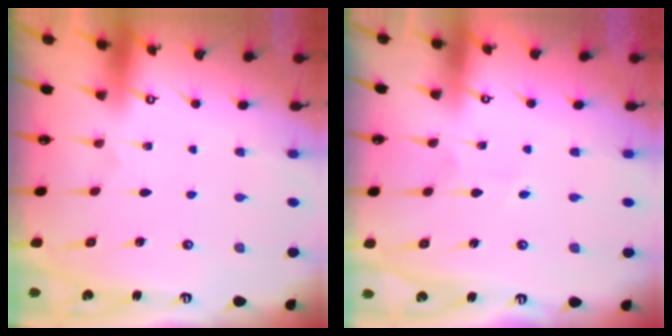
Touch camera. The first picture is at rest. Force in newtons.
{"total": 2.9, "press": 2.8, "slide": 0.4}